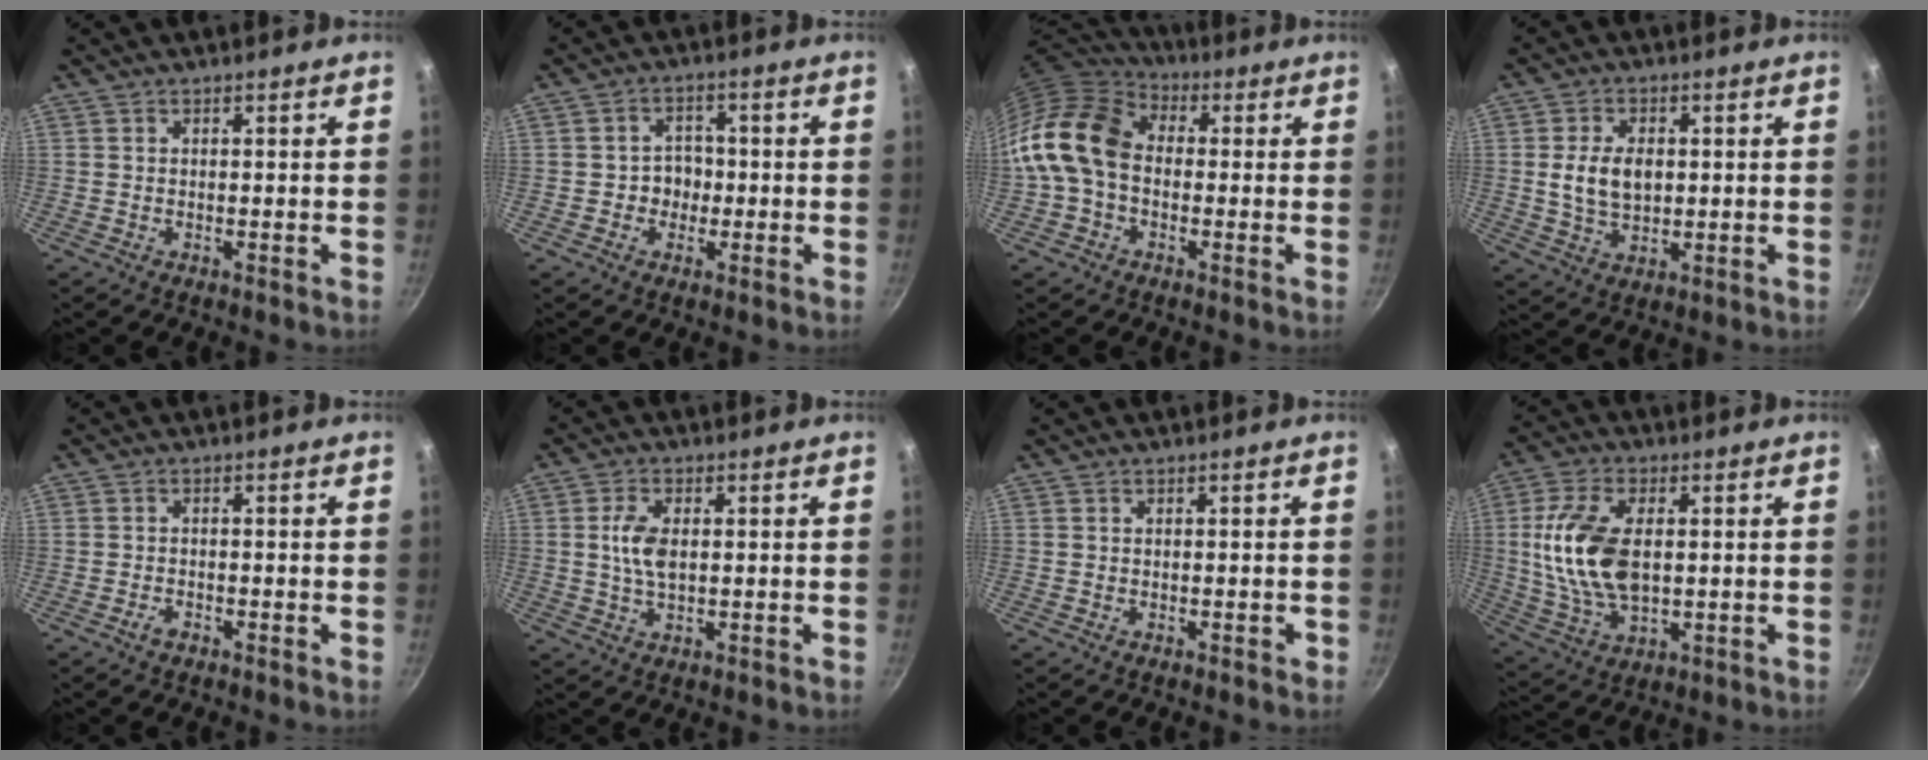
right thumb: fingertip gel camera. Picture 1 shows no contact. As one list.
[{"total": 4.2, "force": [-0.9, 3.7, 1.8], "torque": [0.009, 0.012, -0.016]}, {"total": 15.2, "force": [-0.9, 11.1, 10.3], "torque": [-0.180, 0.035, -0.038]}, {"total": 8.0, "force": [0.7, 5.2, 6.0], "torque": [-0.096, -0.003, 0.015]}, {"total": 1.5, "force": [-1.0, 0.6, 0.9], "torque": [-0.022, 0.008, -0.022]}, {"total": 5.6, "force": [0.6, 3.0, 4.7], "torque": [-0.090, 0.001, 0.010]}, {"total": 0.6, "force": [-0.2, 0.4, 0.4], "torque": [0.001, 0.005, -0.003]}, {"total": 15.1, "force": [1.3, 8.7, 12.3], "torque": [-0.230, -0.002, 0.030]}]